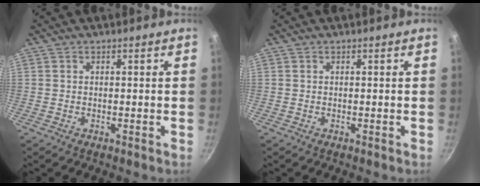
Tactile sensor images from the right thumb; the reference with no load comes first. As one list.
[{"total": 0.0}]